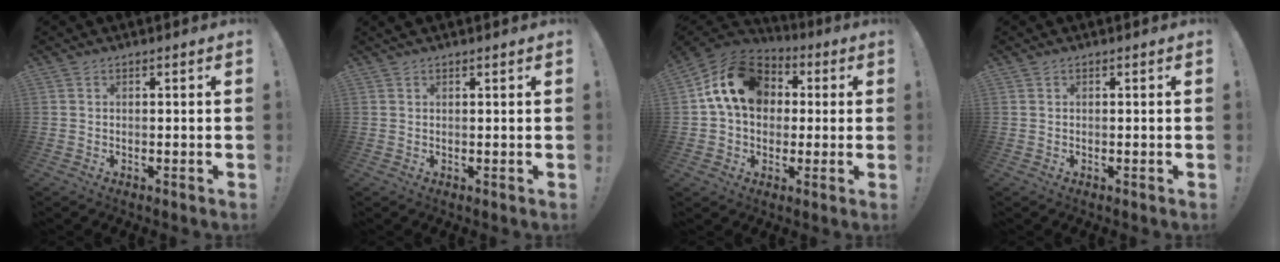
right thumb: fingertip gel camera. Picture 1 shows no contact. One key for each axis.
{"total": 1.0, "fx": 0.9, "fy": 0.0, "fz": 0.5, "tx": -0.002, "ty": -0.002, "tz": 0.015}
{"total": 17.4, "fx": 4.3, "fy": 13.3, "fz": 10.4, "tx": -0.164, "ty": 0.005, "tz": 0.085}
{"total": 0.0}